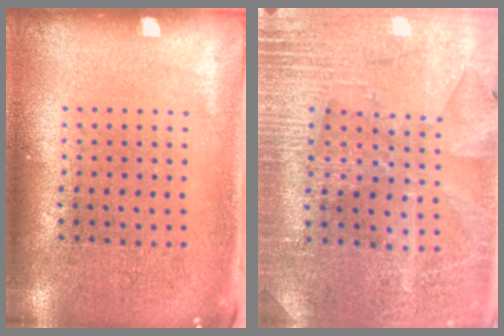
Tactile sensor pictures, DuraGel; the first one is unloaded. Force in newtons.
{"total": 3.0, "press": 3.0, "slide": 0.6}